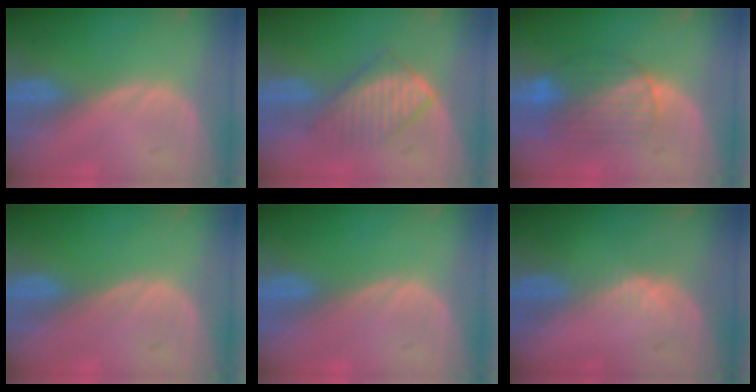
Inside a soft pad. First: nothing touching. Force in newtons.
{"total": 6.0, "press": 5.9, "slide": 1.1}
{"total": 8.2, "press": 7.4, "slide": 3.5}
{"total": 0.0}
{"total": 0.0}
{"total": 1.4, "press": 1.2, "slide": 0.7}